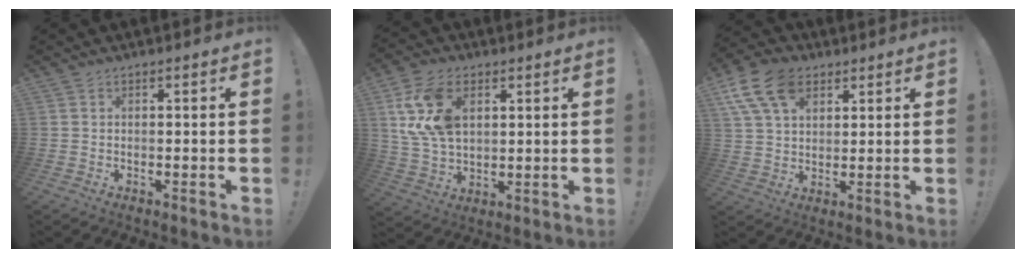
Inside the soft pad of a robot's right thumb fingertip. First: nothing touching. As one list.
[{"total": 15.9, "force": [5.3, 10.5, 10.6], "torque": [-0.207, -0.007, 0.104]}, {"total": 13.7, "force": [6.7, 9.0, 7.9], "torque": [-0.151, -0.024, 0.129]}]